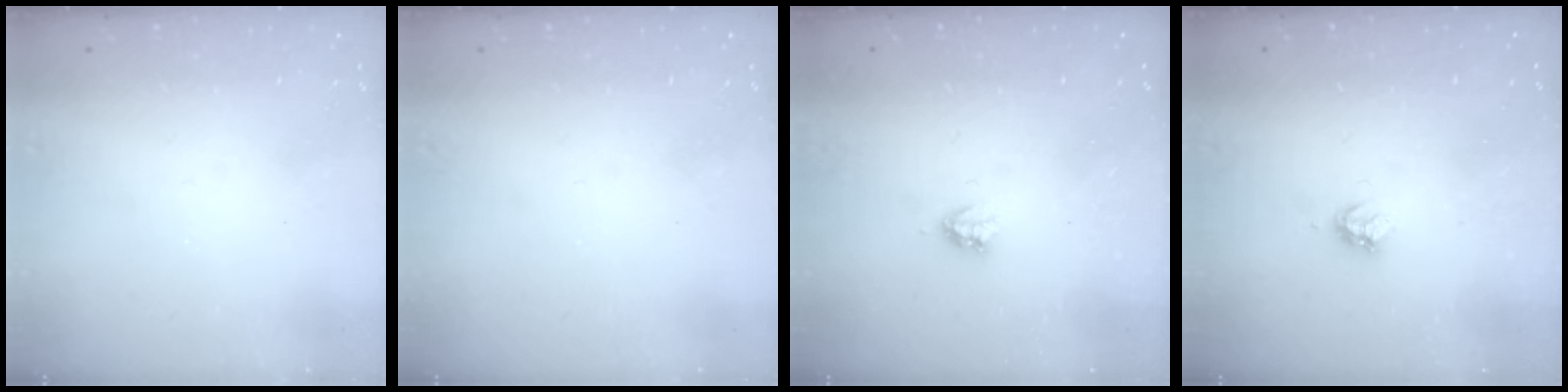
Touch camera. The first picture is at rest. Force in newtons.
{"total": 0.0}
{"total": 2.9, "press": 2.9, "slide": 0.5}
{"total": 3.6, "press": 3.6, "slide": 0.7}